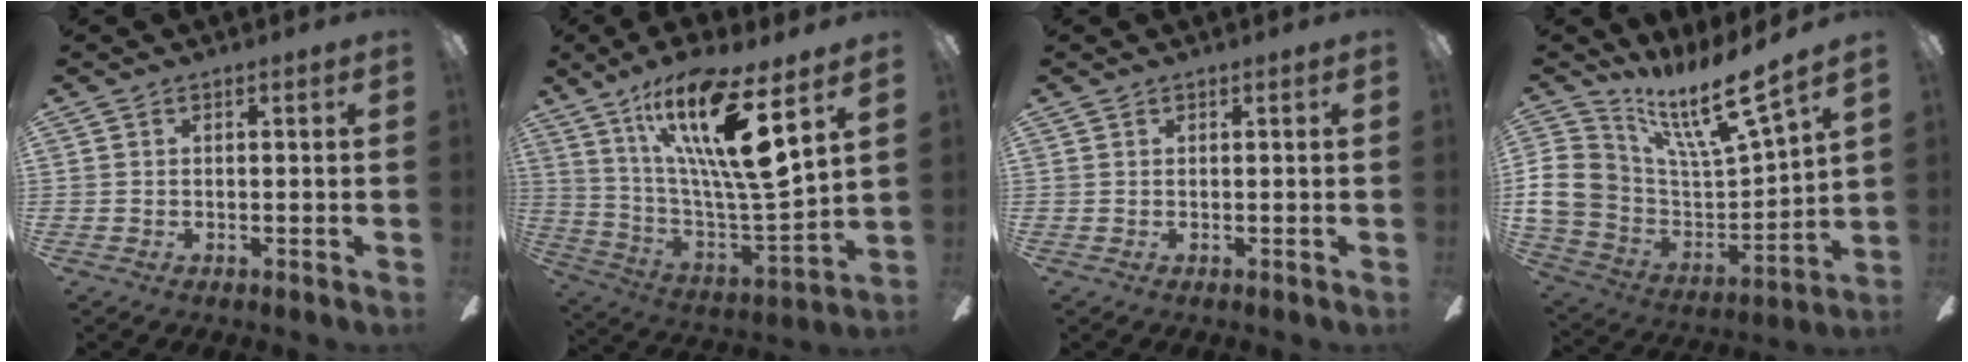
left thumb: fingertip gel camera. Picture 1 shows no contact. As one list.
[{"total": 21.7, "force": [11.9, 3.9, 17.7], "torque": [-0.317, -0.065, 0.185]}, {"total": 0.0}, {"total": 17.1, "force": [11.4, 6.5, 11.0], "torque": [-0.217, -0.082, 0.190]}]